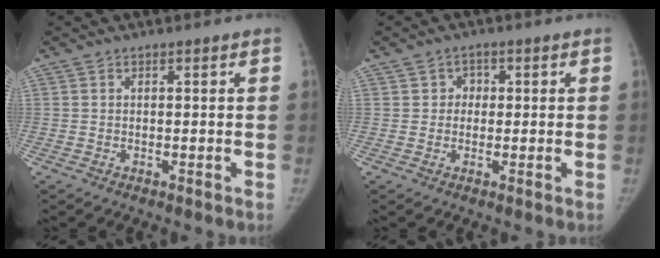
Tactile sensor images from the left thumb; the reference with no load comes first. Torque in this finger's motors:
{"motor_torque": [-0.29, -0.06, -0.40, 0.53, -0.03]}